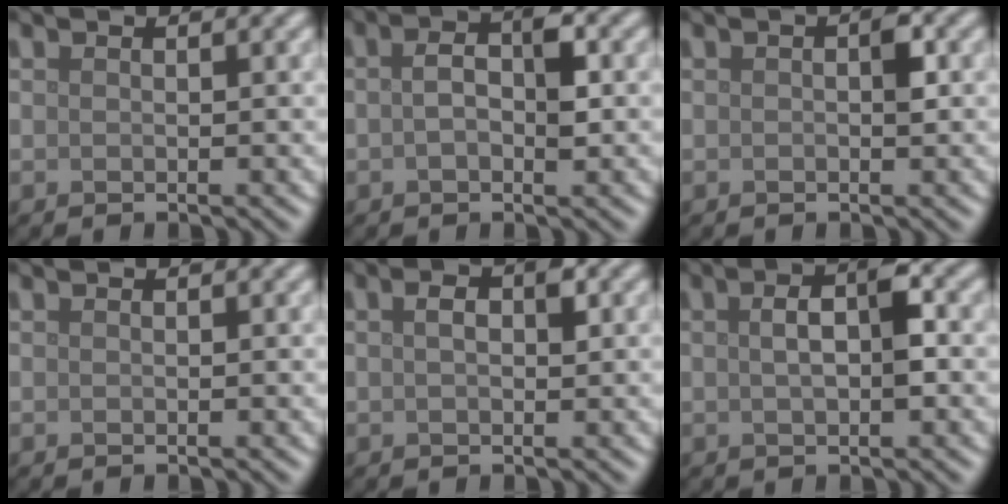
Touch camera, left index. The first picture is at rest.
{"total": 3.7, "force": [0.2, 1.6, 3.3], "torque": [-0.061, 0.006, -0.002]}
{"total": 1.4, "force": [0.1, 0.6, 1.3], "torque": [-0.017, 0.002, 0.002]}
{"total": 0.0}
{"total": 2.3, "force": [0.5, 1.1, 1.9], "torque": [-0.032, 0.005, 0.005]}
{"total": 3.8, "force": [0.5, 1.3, 3.5], "torque": [-0.065, 0.007, 0.005]}